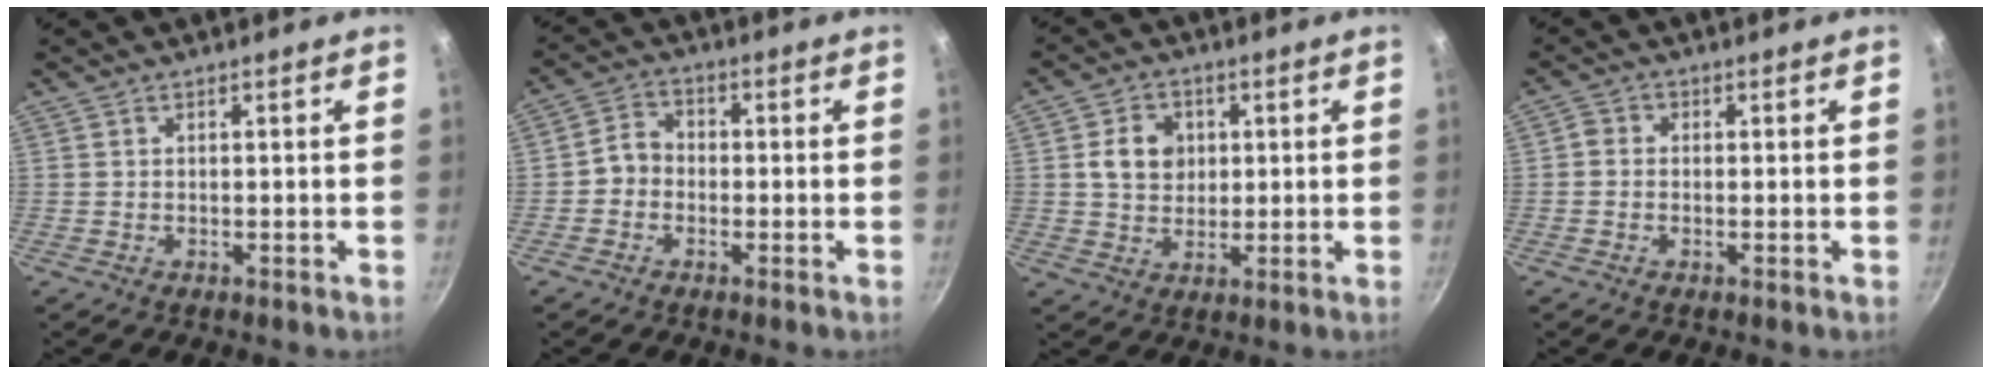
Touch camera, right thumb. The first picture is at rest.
{"total": 4.3, "force": [-1.0, 3.6, 2.0], "torque": [-0.015, 0.019, -0.031]}
{"total": 7.4, "force": [1.4, 6.2, 3.7], "torque": [-0.037, 0.003, 0.020]}
{"total": 1.7, "force": [-0.4, 1.5, 0.8], "torque": [-0.019, 0.008, -0.014]}